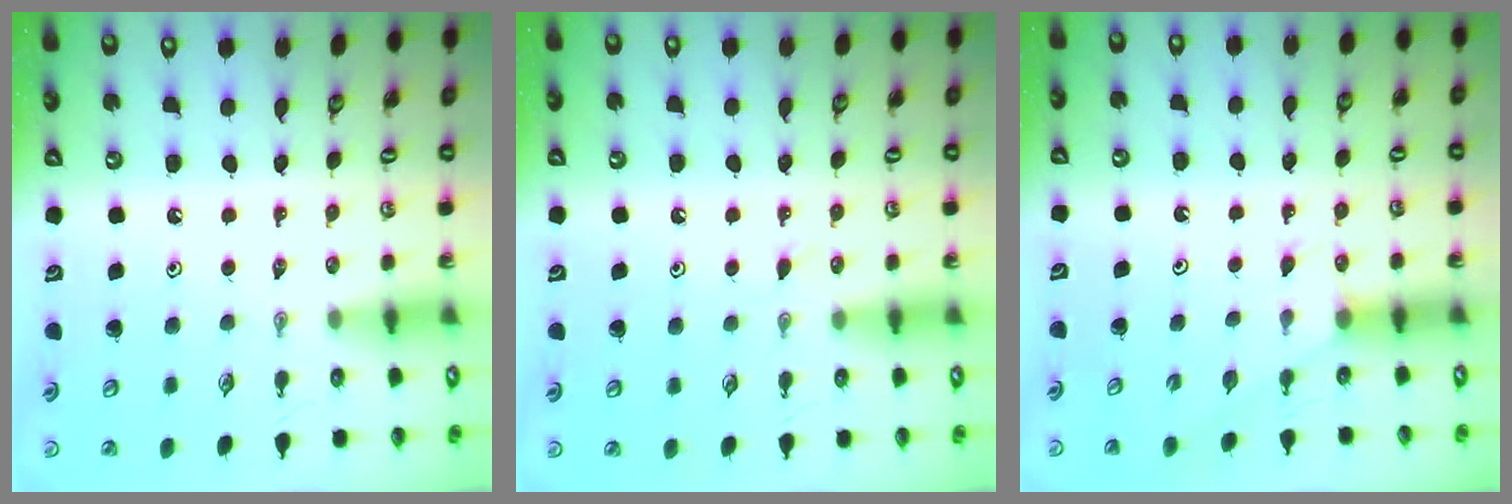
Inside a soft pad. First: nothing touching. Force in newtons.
{"total": 4.6, "press": 4.6, "slide": 0.5}
{"total": 3.6, "press": 3.6, "slide": 0.3}